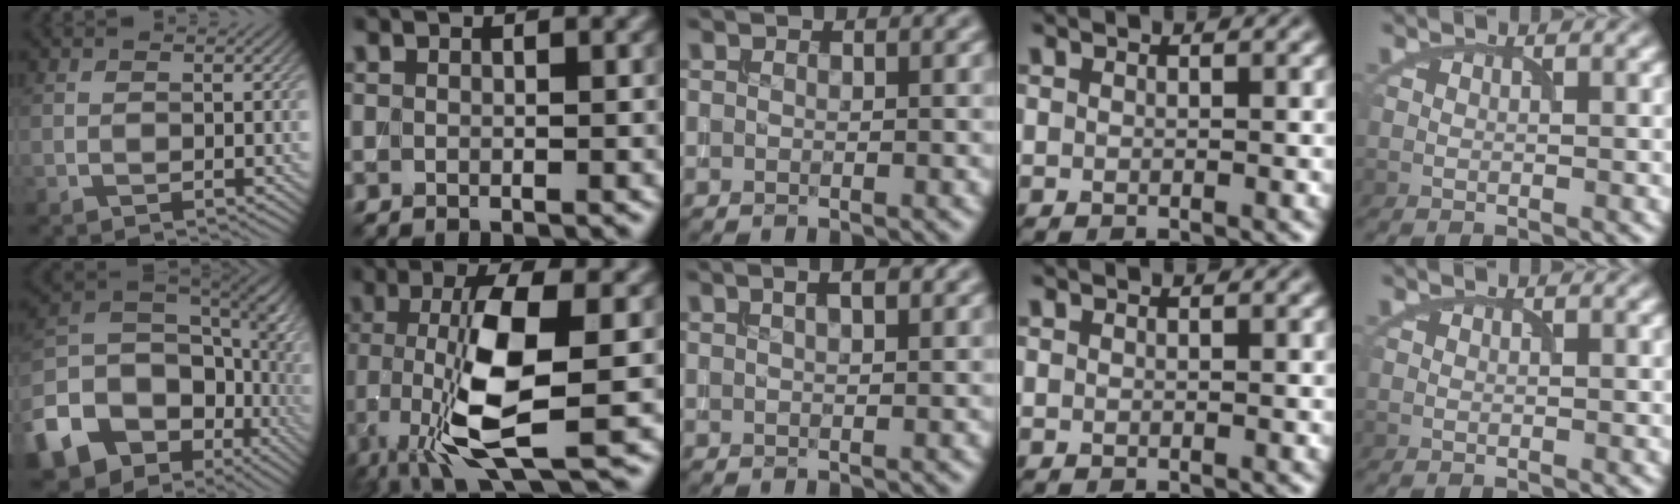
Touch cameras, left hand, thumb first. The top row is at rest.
{"thumb": {"total": 20.0, "force": [-8.1, 15.5, 9.7], "torque": [-0.241, -0.035, -0.122]}, "index": {"total": 9.6, "force": [-2.2, 2.6, 8.9], "torque": [-0.177, -0.005, -0.042]}, "middle": {"total": 2.4, "force": [1.3, 0.7, 1.9], "torque": [-0.016, 0.003, 0.016]}}